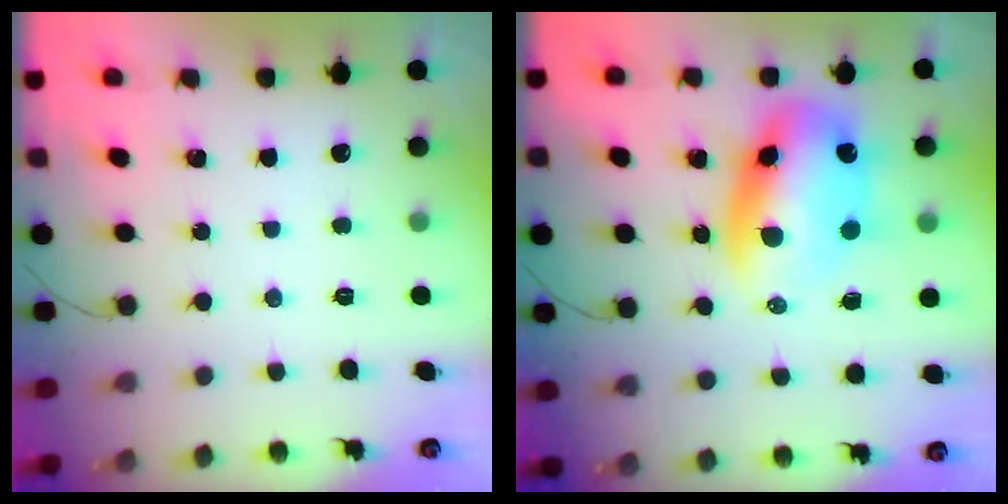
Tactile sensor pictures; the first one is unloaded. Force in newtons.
{"total": 12.4, "press": 11.9, "slide": 3.2}